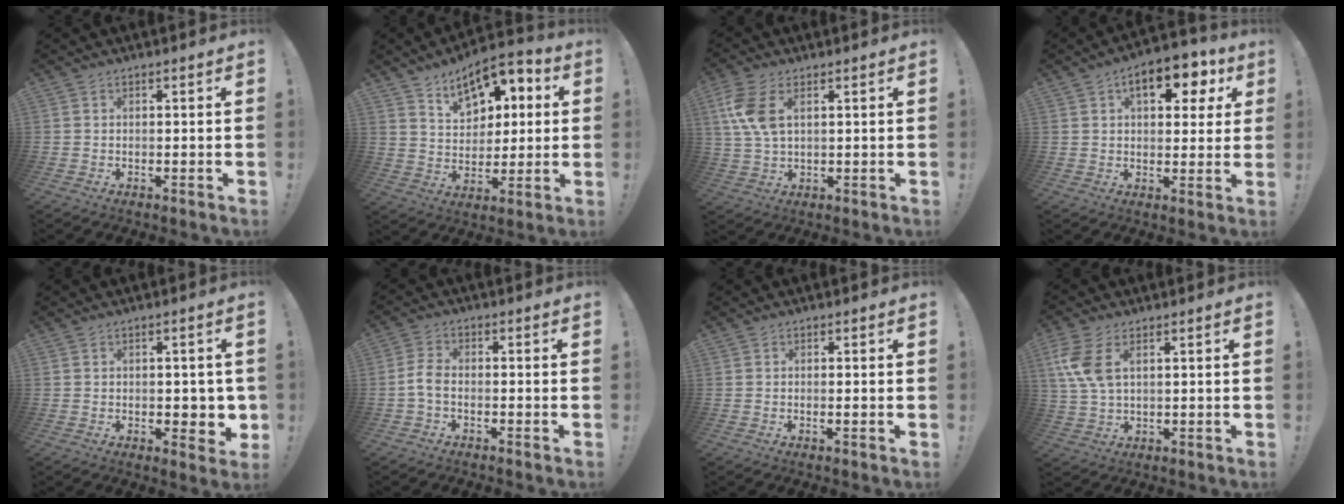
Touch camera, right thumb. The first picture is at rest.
{"total": 12.5, "force": [7.8, 7.7, 6.0], "torque": [-0.086, -0.048, 0.145]}
{"total": 9.0, "force": [2.9, 4.7, 7.1], "torque": [-0.138, -0.007, 0.054]}
{"total": 11.6, "force": [4.7, 6.1, 8.6], "torque": [-0.107, -0.016, 0.074]}
{"total": 4.1, "force": [-0.6, 2.7, 3.1], "torque": [-0.027, 0.004, -0.008]}
{"total": 4.3, "force": [-1.4, 2.0, 3.6], "torque": [-0.082, 0.003, -0.028]}
{"total": 1.2, "force": [-0.1, -0.6, 1.0], "torque": [-0.013, -0.004, -0.004]}
{"total": 8.7, "force": [3.2, 4.3, 6.8], "torque": [-0.149, -0.011, 0.057]}